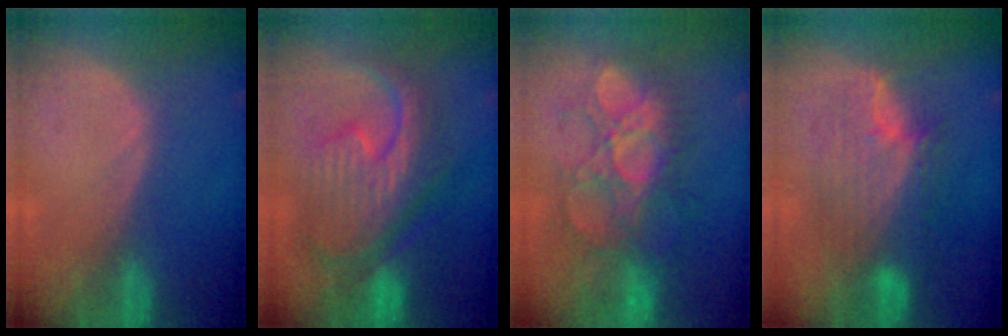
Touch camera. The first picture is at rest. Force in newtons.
{"total": 12.4, "press": 12.3, "slide": 1.3}
{"total": 9.6, "press": 9.6, "slide": 0.1}
{"total": 8.2, "press": 8.2, "slide": 0.2}